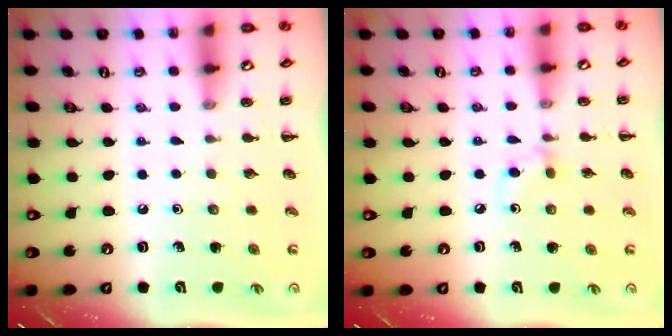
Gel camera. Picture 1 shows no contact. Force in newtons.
{"total": 5.2, "press": 4.8, "slide": 2.1}